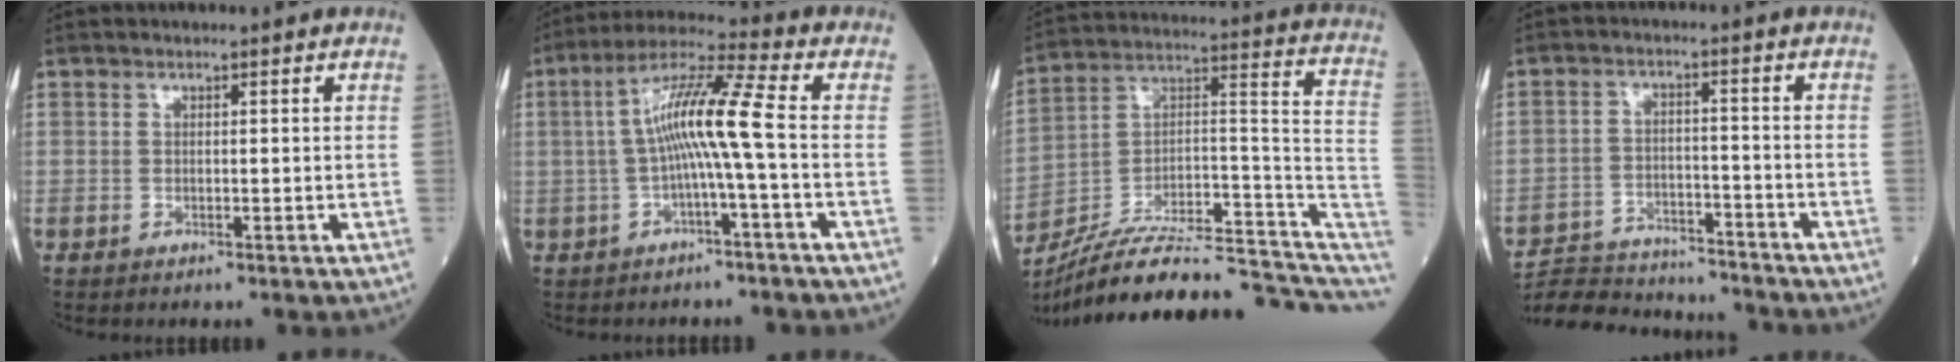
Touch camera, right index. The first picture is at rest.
{"total": 9.5, "force": [-0.7, -0.9, 9.5], "torque": [-0.177, 0.027, -0.015]}
{"total": 24.3, "force": [-21.4, 3.9, 10.8], "torque": [-0.129, 0.042, -0.329]}
{"total": 13.9, "force": [-13.4, 2.3, 2.6], "torque": [-0.046, 0.016, -0.205]}